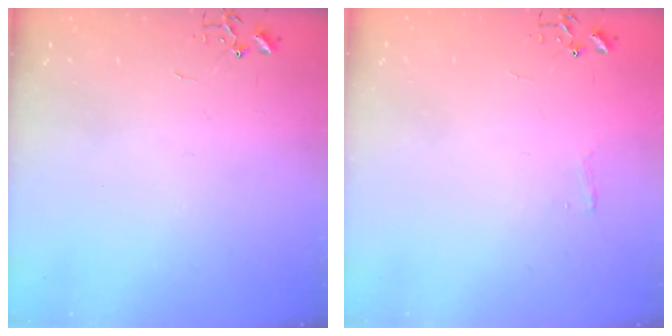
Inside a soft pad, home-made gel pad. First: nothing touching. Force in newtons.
{"total": 3.7, "press": 3.6, "slide": 0.5}